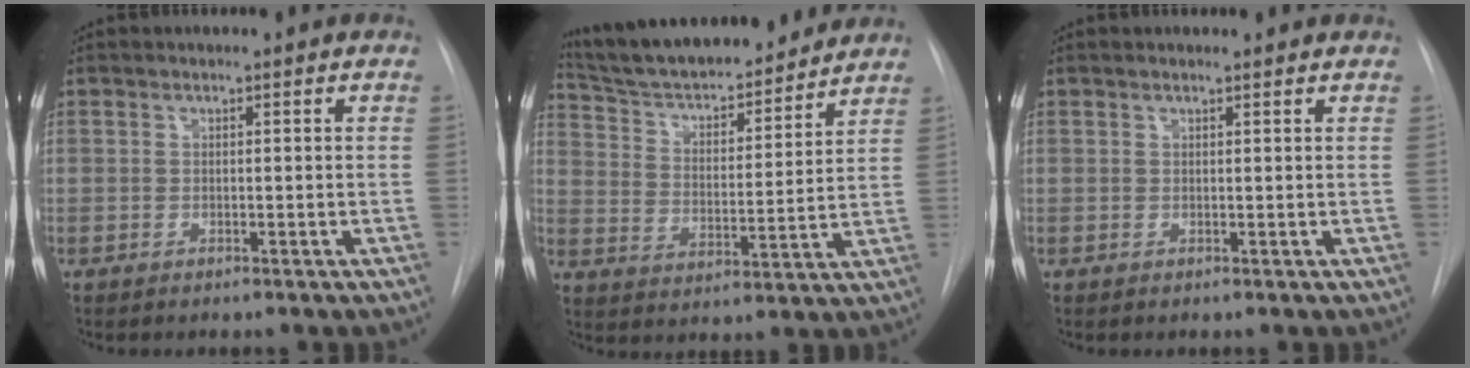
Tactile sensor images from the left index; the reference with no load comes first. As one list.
[{"total": 19.7, "force": [17.8, 3.7, 7.6], "torque": [-0.125, 0.005, 0.274]}, {"total": 1.5, "force": [1.4, 0.2, 0.4], "torque": [-0.010, 0.008, 0.014]}]